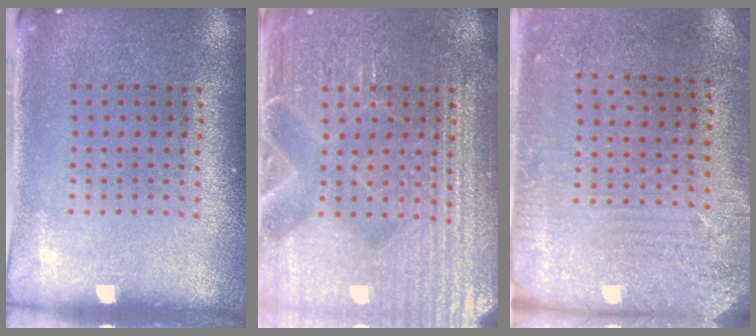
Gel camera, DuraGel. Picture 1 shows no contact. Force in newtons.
{"total": 4.4, "press": 4.3, "slide": 0.6}
{"total": 2.9, "press": 2.4, "slide": 1.6}